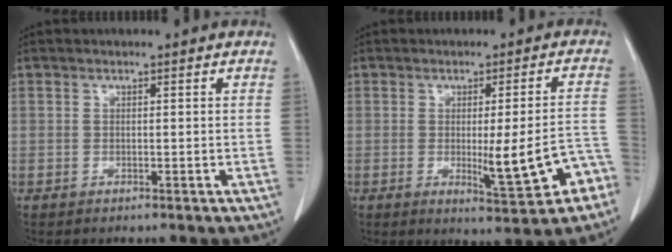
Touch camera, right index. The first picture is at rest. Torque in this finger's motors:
{"motor_torque": [0.55, 0.29, 0.24, 0.10]}